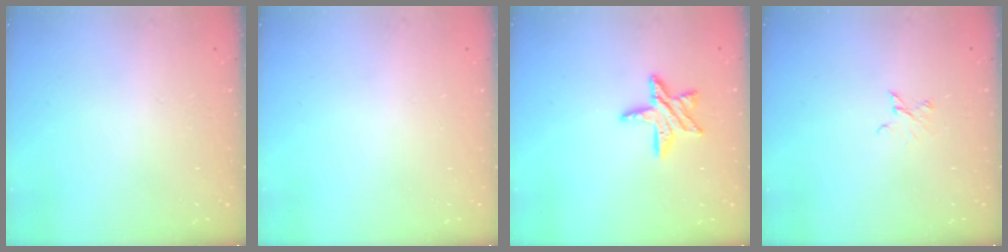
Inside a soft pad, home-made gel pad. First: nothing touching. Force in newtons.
{"total": 0.0}
{"total": 10.3, "press": 10.3, "slide": 0.9}
{"total": 2.1, "press": 2.1, "slide": 0.3}